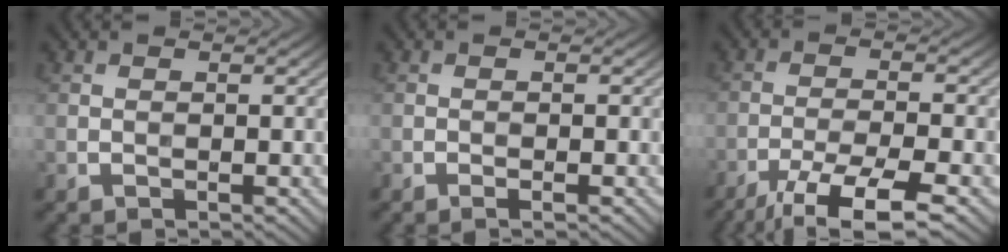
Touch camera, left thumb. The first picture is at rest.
{"total": 1.0, "force": [-0.6, 0.1, 0.8], "torque": [-0.014, -0.001, -0.011]}
{"total": 9.2, "force": [-6.3, 1.9, 6.5], "torque": [-0.119, -0.003, -0.111]}